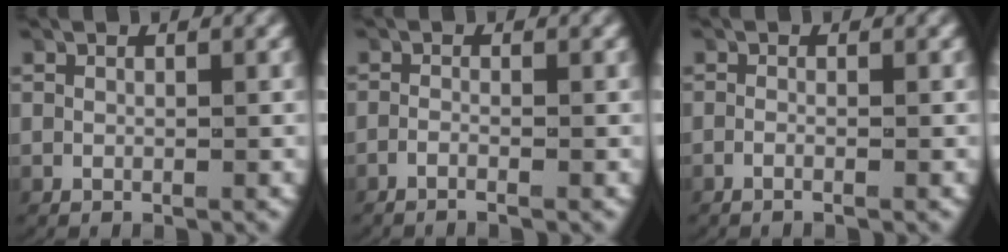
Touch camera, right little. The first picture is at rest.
{"total": 1.8, "force": [-1.6, 0.0, 0.8], "torque": [-0.030, -0.005, -0.026]}
{"total": 1.2, "force": [-1.1, 0.1, 0.6], "torque": [-0.024, -0.004, -0.017]}